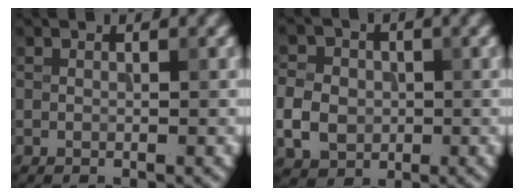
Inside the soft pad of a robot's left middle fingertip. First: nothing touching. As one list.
[{"total": 4.2, "force": [-0.8, 3.6, 2.0], "torque": [-0.039, 0.001, -0.019]}]